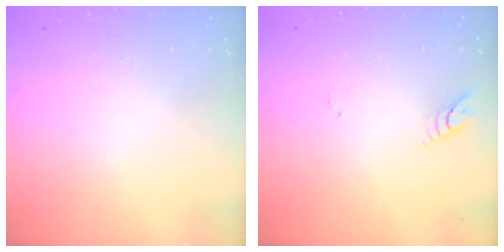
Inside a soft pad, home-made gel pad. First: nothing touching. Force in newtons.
{"total": 2.6, "press": 2.6, "slide": 0.3}